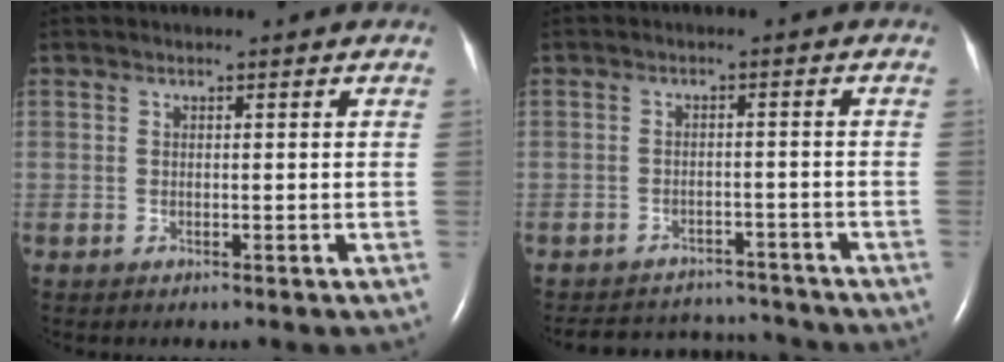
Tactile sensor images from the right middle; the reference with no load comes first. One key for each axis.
{"total": 10.5, "fx": -10.1, "fy": 2.5, "fz": 1.0, "tx": -0.029, "ty": 0.013, "tz": -0.133}